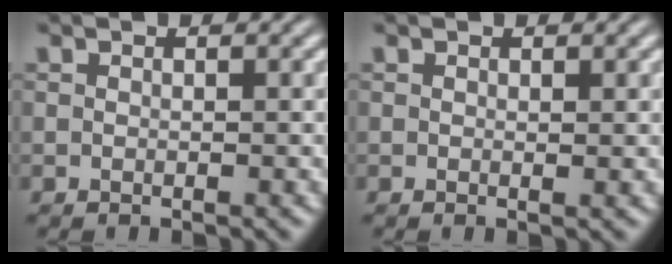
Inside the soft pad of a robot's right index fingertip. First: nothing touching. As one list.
[{"total": 0.0}]